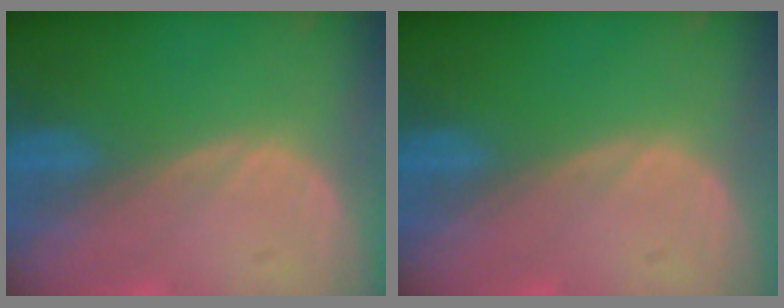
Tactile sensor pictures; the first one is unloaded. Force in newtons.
{"total": 0.0}